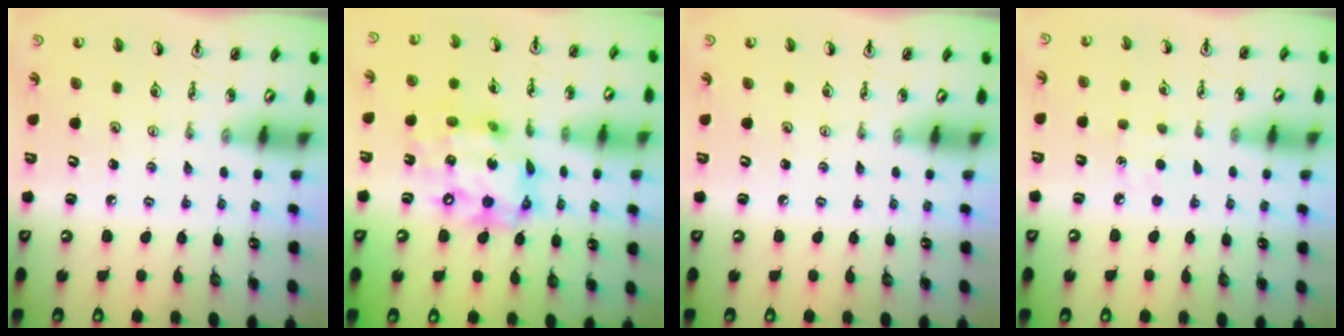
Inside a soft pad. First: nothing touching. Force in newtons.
{"total": 16.0, "press": 15.9, "slide": 1.4}
{"total": 0.0}
{"total": 4.0, "press": 4.0, "slide": 0.4}